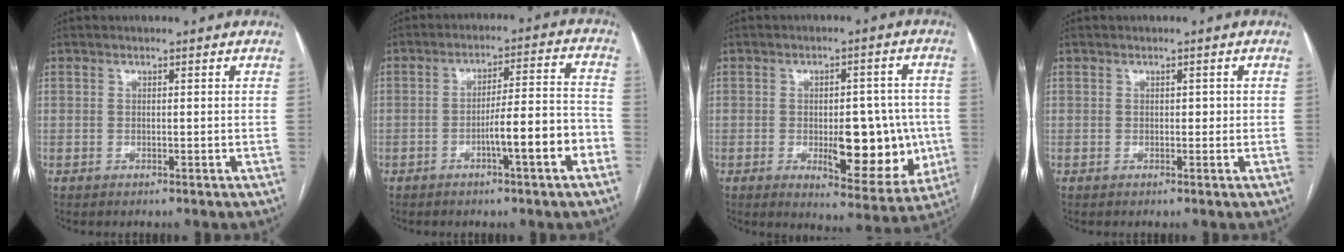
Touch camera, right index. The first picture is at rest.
{"total": 9.3, "force": [-3.9, 0.6, 8.4], "torque": [-0.127, 0.017, -0.057]}
{"total": 12.8, "force": [-2.1, 5.3, 11.4], "torque": [-0.137, 0.004, -0.015]}
{"total": 1.0, "force": [0.0, 0.7, 0.7], "torque": [-0.007, 0.007, 0.001]}